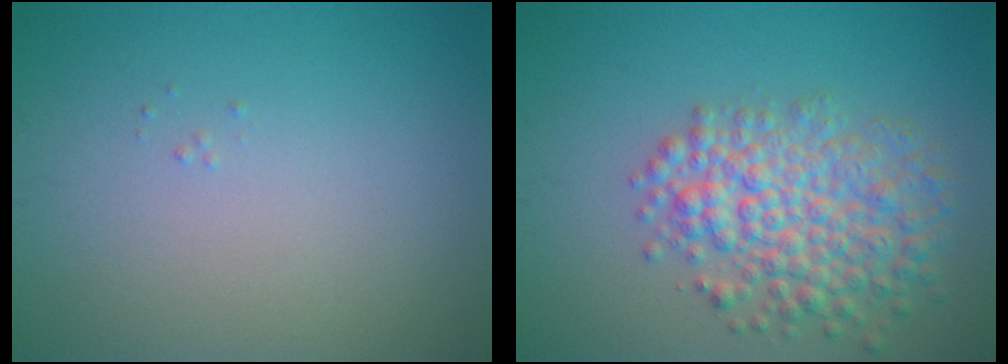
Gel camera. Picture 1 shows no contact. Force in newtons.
{"total": 5.9, "press": 5.9, "slide": 0.2}